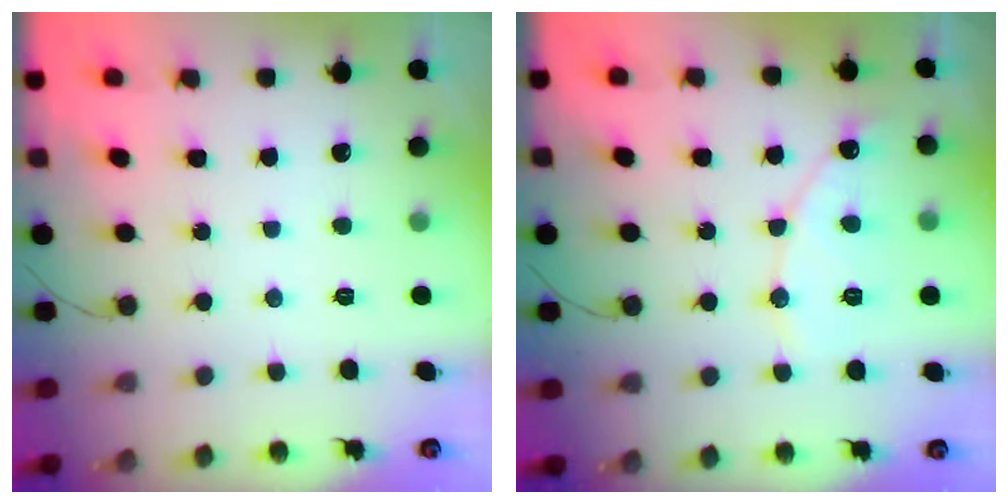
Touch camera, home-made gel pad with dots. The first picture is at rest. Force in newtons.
{"total": 7.9, "press": 7.9, "slide": 0.8}